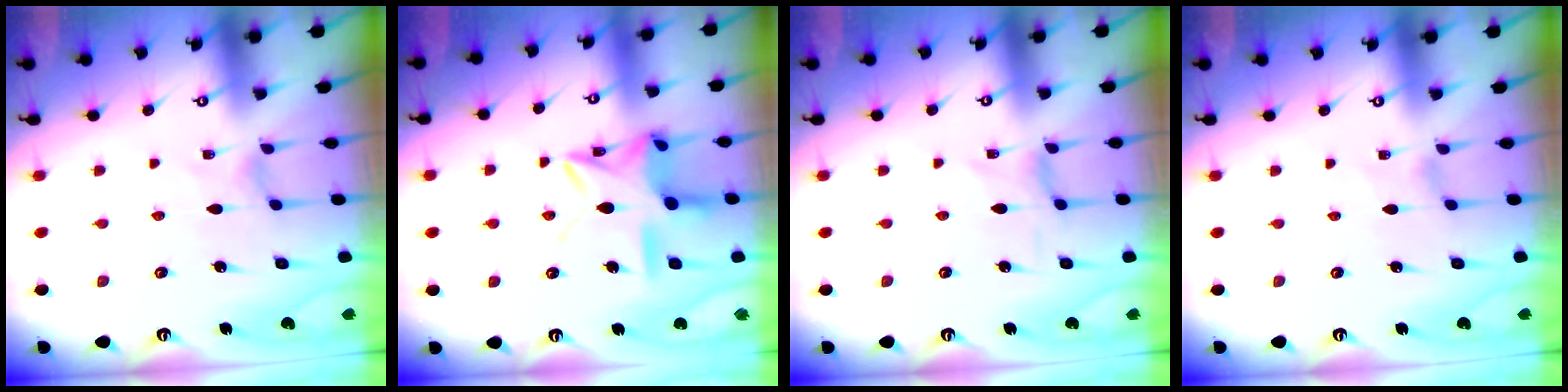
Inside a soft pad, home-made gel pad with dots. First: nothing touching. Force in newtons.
{"total": 15.2, "press": 15.2, "slide": 1.2}
{"total": 0.0}
{"total": 0.5, "press": 0.5, "slide": 0.2}